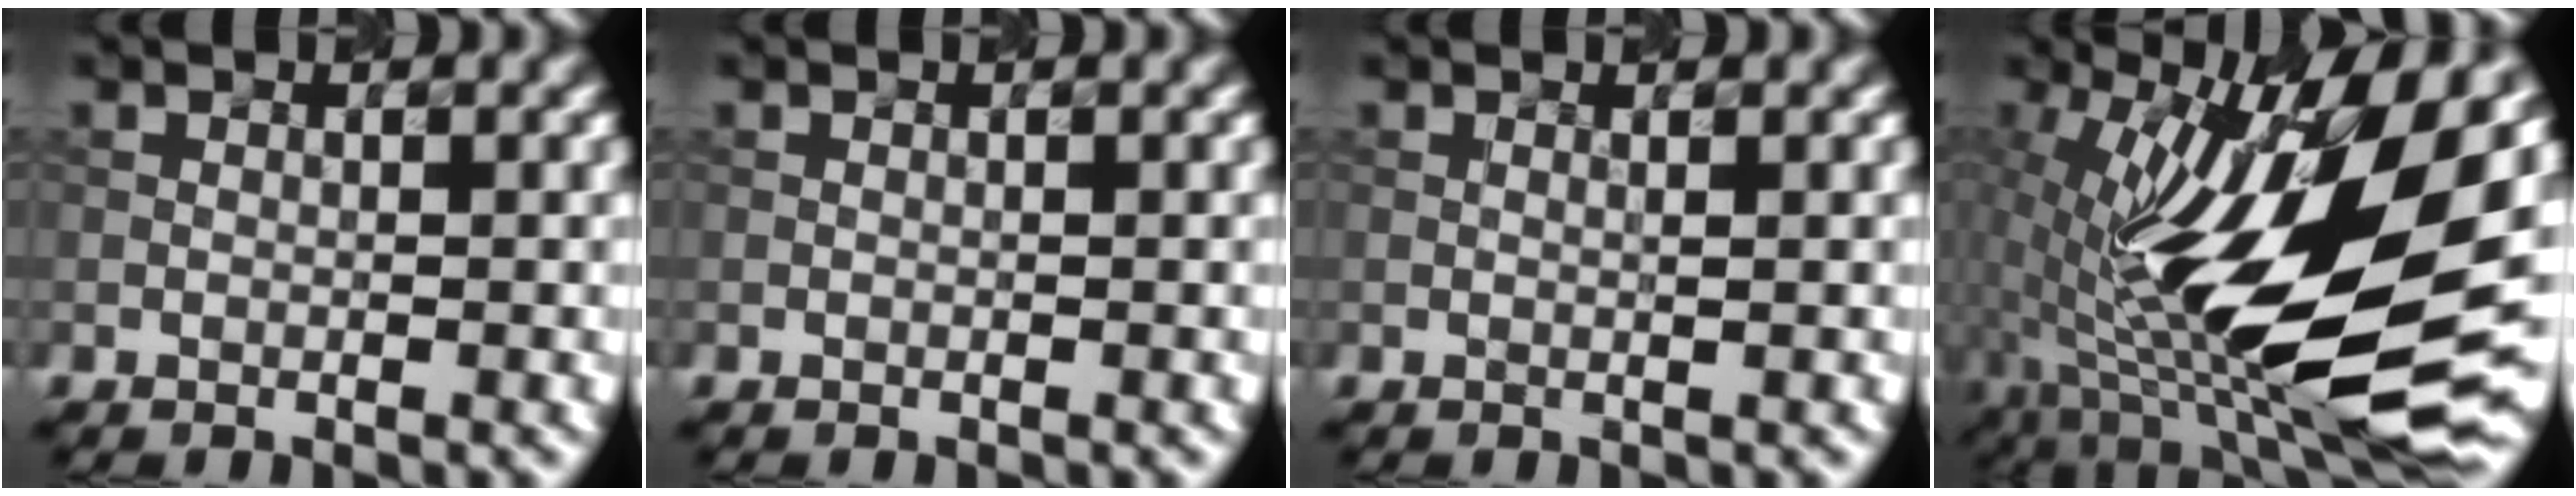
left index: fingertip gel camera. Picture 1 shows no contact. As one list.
[{"total": 0.0}, {"total": 0.7, "force": [0.3, 0.3, 0.6], "torque": [-0.005, 0.001, -0.003]}, {"total": 17.4, "force": [-1.2, 7.1, 15.9], "torque": [-0.304, -0.010, -0.029]}]